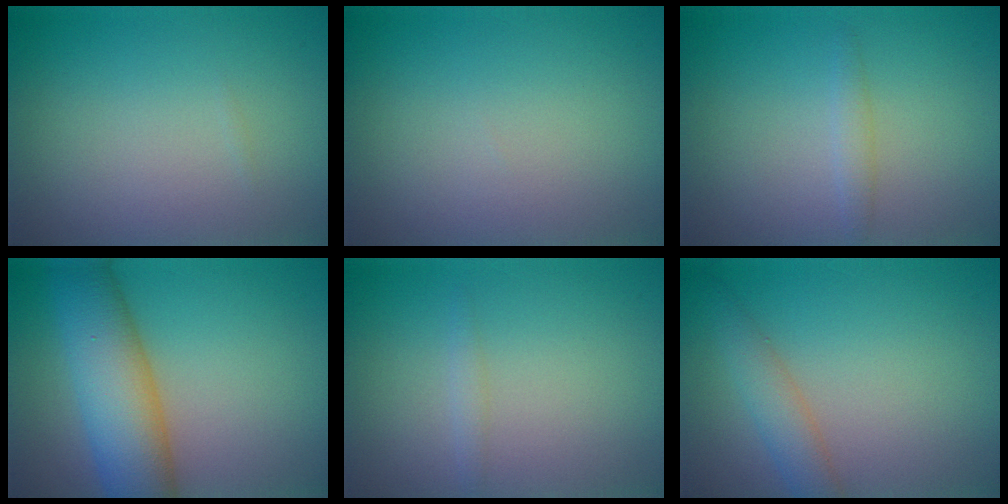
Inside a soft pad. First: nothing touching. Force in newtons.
{"total": 0.0}
{"total": 1.1, "press": 1.1, "slide": 0.0}
{"total": 8.7, "press": 8.7, "slide": 0.1}
{"total": 0.8, "press": 0.8, "slide": 0.1}
{"total": 2.2, "press": 2.2, "slide": 0.1}